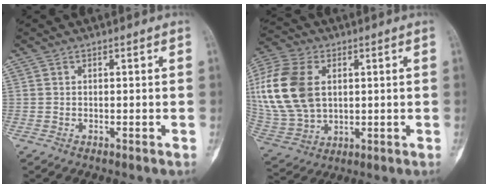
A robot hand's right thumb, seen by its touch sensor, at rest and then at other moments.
{"total": 19.3, "force": [3.3, 13.0, 13.9], "torque": [-0.310, -0.005, 0.071]}